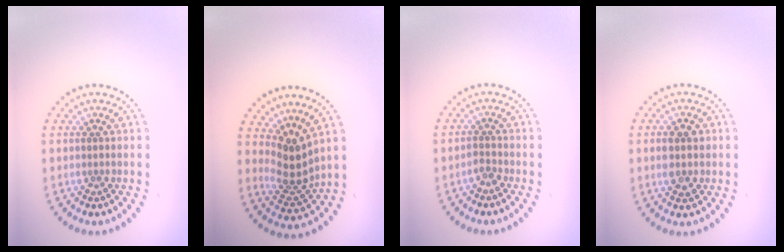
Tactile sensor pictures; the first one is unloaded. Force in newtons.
{"total": 3.3, "press": 2.3, "slide": 2.4}
{"total": 1.2, "press": 0.9, "slide": 0.7}
{"total": 2.9, "press": 2.9, "slide": 0.1}